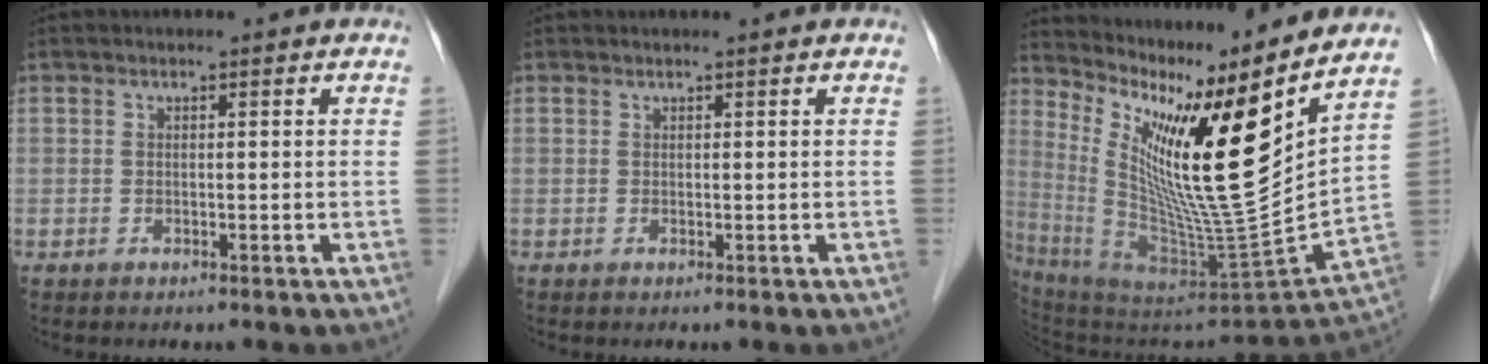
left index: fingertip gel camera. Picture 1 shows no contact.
{"total": 0.5, "force": [0.5, 0.0, 0.3], "torque": [-0.004, 0.009, 0.010]}
{"total": 21.1, "force": [10.6, 0.0, 18.3], "torque": [-0.300, -0.016, 0.178]}